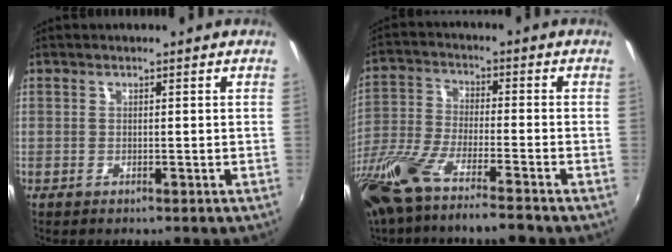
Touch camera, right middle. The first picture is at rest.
{"total": 15.3, "force": [-11.4, 1.9, 10.0], "torque": [-0.215, -0.051, -0.212]}